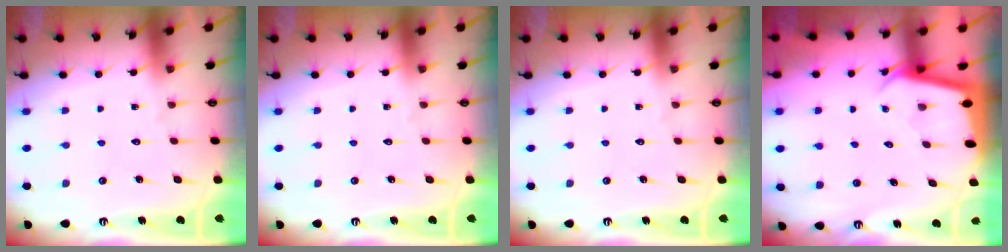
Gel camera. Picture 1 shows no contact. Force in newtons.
{"total": 0.0}
{"total": 0.0}
{"total": 2.2, "press": 2.2, "slide": 0.1}